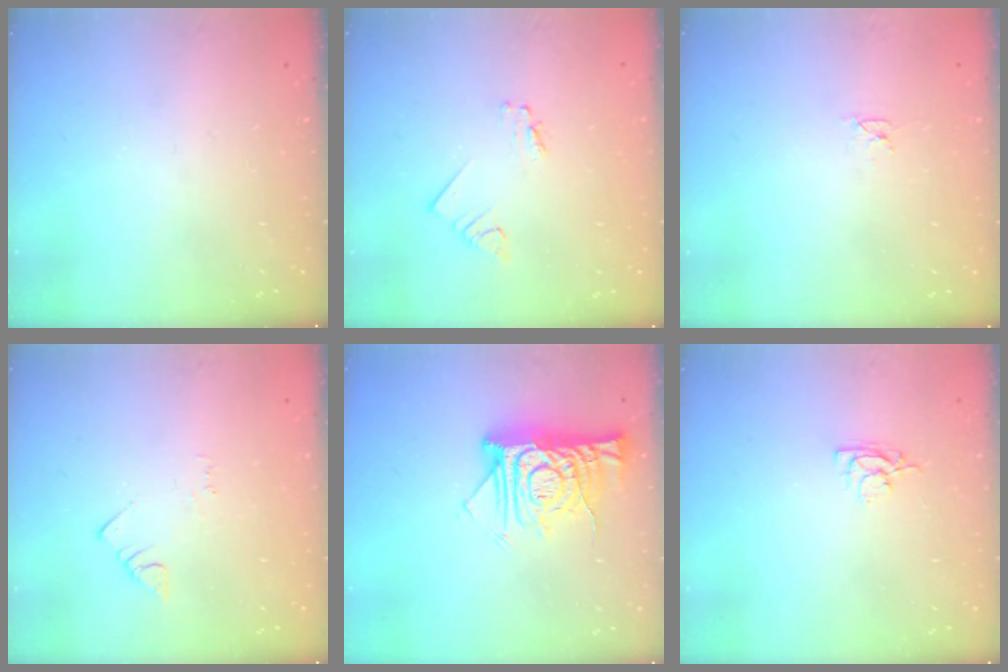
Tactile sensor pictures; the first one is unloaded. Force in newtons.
{"total": 1.8, "press": 1.7, "slide": 0.2}
{"total": 2.6, "press": 2.6, "slide": 0.3}
{"total": 1.5, "press": 1.5, "slide": 0.3}
{"total": 14.7, "press": 14.6, "slide": 1.8}
{"total": 3.9, "press": 3.9, "slide": 0.4}